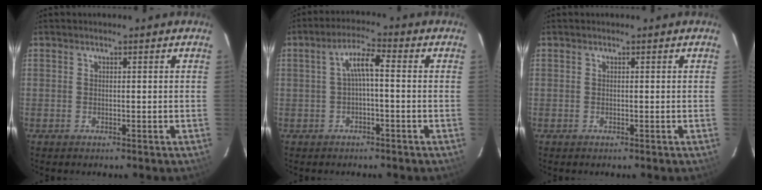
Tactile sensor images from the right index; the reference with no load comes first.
{"total": 4.5, "force": [-0.5, 0.9, 4.4], "torque": [-0.087, 0.014, -0.006]}
{"total": 0.0}